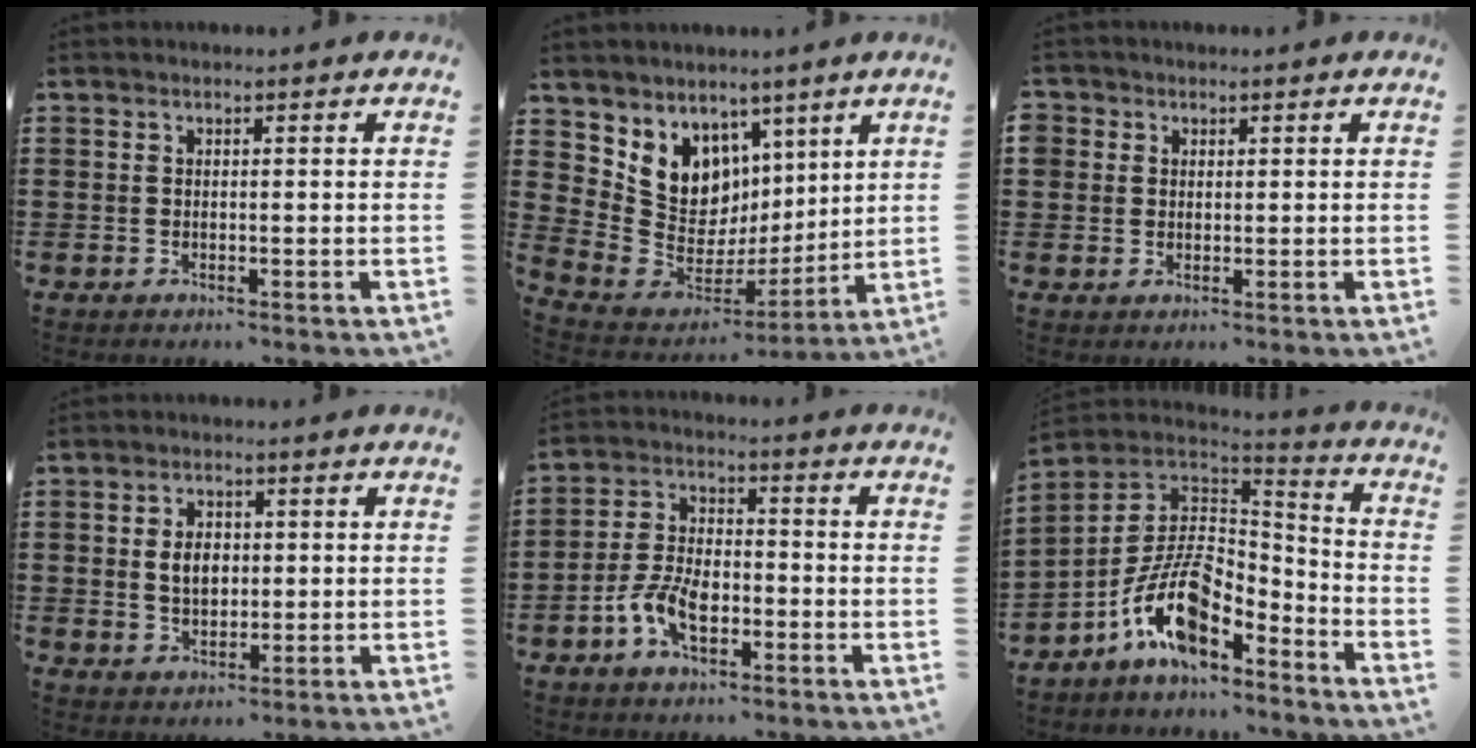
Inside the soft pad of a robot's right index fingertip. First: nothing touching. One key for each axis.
{"total": 8.9, "fx": 4.6, "fy": 7.6, "fz": 1.0, "tx": -0.070, "ty": -0.058, "tz": 0.094}
{"total": 1.7, "fx": 0.8, "fy": 1.5, "fz": -0.1, "tx": -0.006, "ty": 0.009, "tz": 0.015}
{"total": 4.0, "fx": 0.3, "fy": 2.8, "fz": 2.8, "tx": -0.054, "ty": 0.010, "tz": 0.001}
{"total": 7.1, "fx": -3.0, "fy": 3.9, "fz": 5.1, "tx": -0.121, "ty": 0.003, "tz": -0.062}
{"total": 12.7, "fx": -6.5, "fy": 6.1, "fz": 9.0, "tx": -0.199, "ty": 0.011, "tz": -0.131}